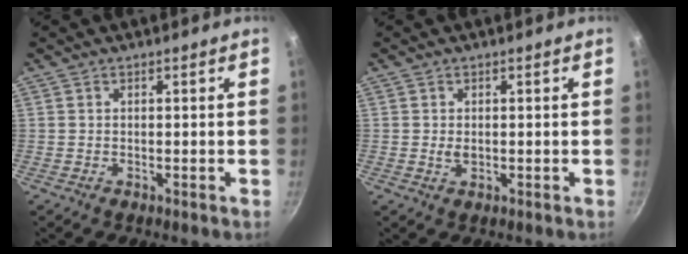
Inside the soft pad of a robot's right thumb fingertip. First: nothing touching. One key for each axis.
{"total": 1.5, "fx": 0.0, "fy": 1.0, "fz": 1.2, "tx": -0.019, "ty": -0.002, "tz": 0.000}